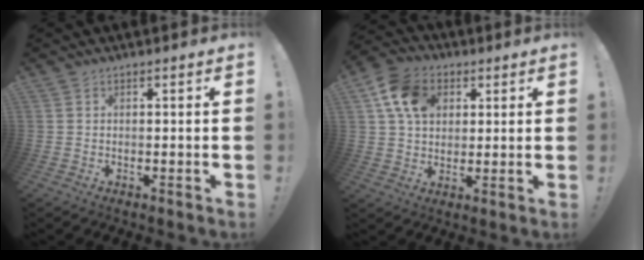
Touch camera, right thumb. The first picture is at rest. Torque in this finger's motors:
{"motor_torque": [-0.60, 1.02, 0.90, 0.16, 0.05]}